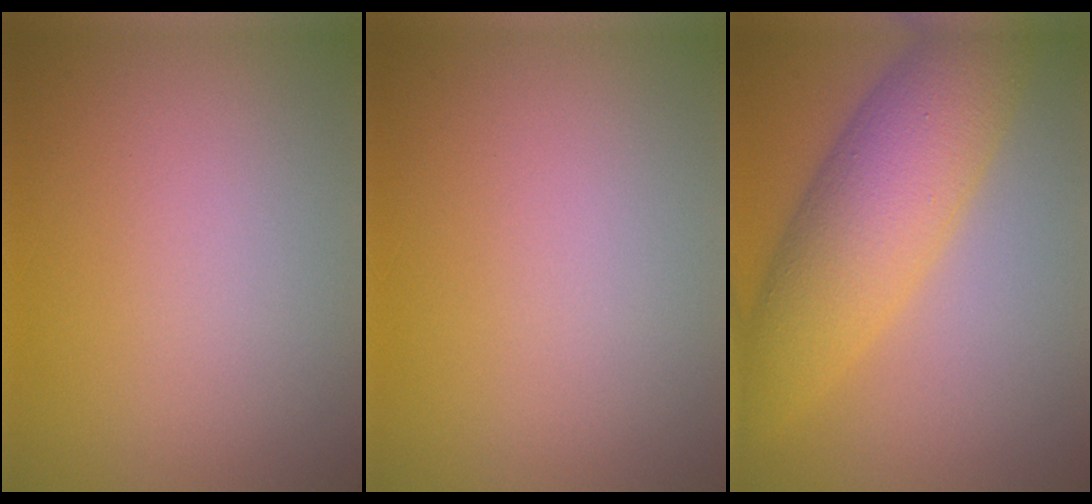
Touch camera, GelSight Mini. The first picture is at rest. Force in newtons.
{"total": 0.0}
{"total": 8.0, "press": 8.0, "slide": 0.1}